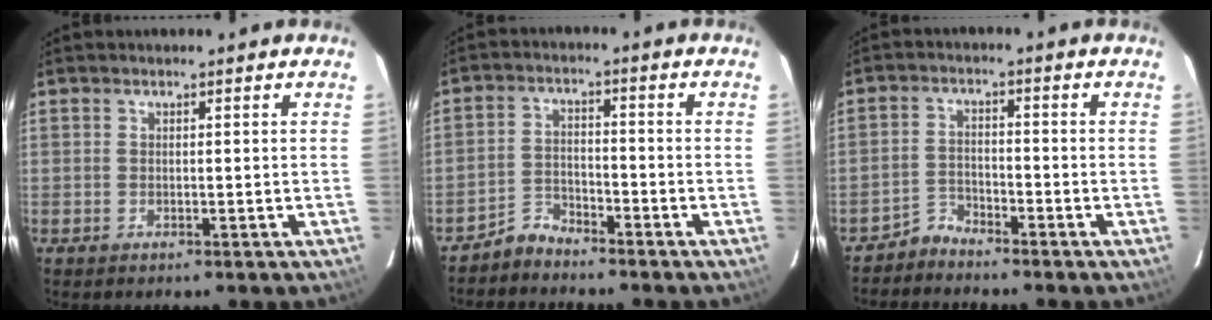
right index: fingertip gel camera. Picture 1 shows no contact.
{"total": 4.1, "force": [-3.9, 1.3, 0.0], "torque": [-0.004, 0.011, -0.073]}
{"total": 3.3, "force": [-3.1, 0.8, -0.6], "torque": [0.011, 0.005, -0.060]}